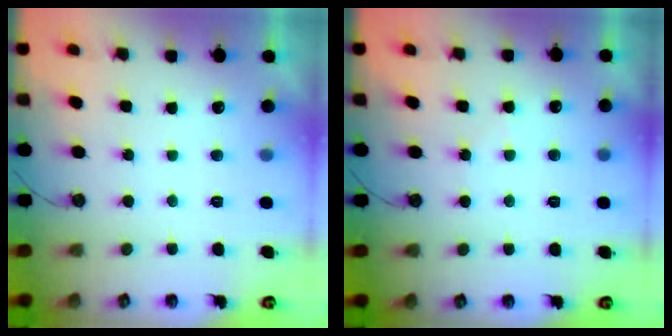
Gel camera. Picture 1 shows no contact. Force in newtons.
{"total": 3.4, "press": 3.3, "slide": 0.6}